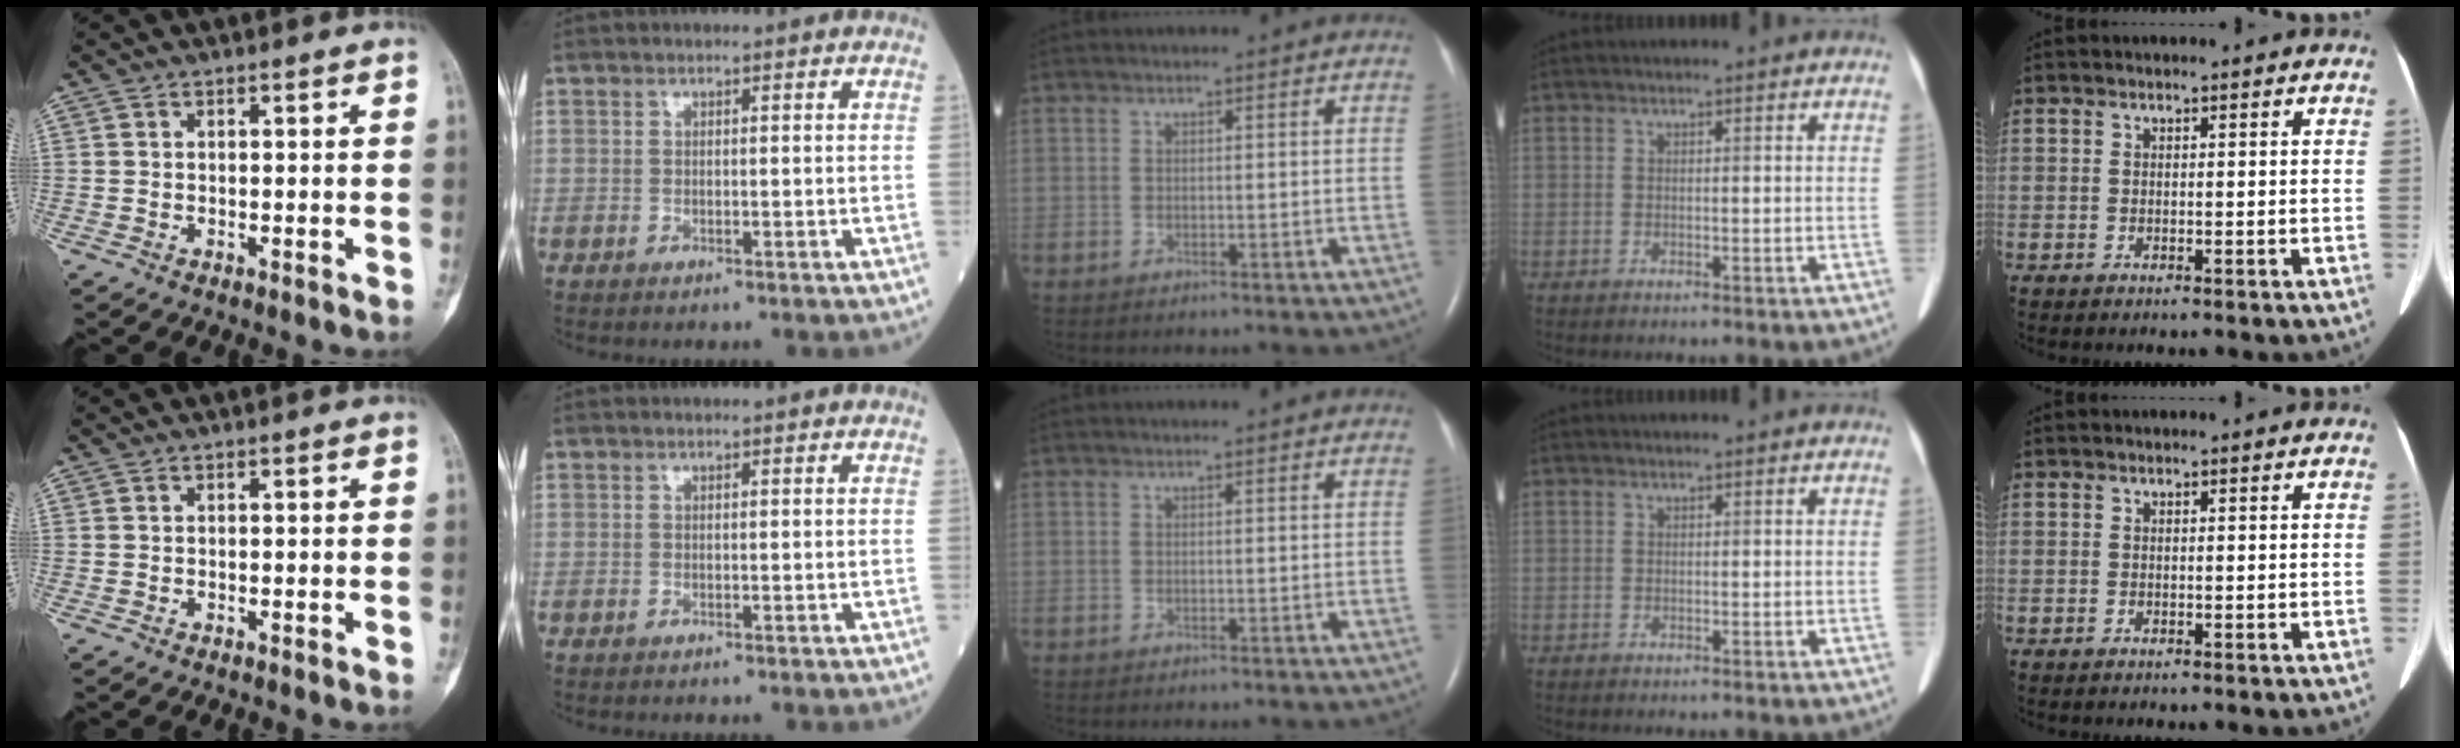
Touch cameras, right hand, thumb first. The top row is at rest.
{}